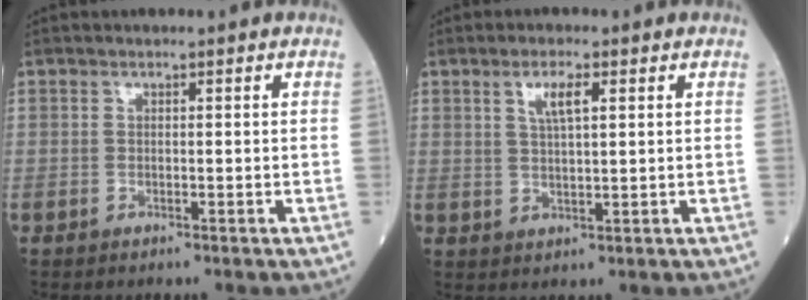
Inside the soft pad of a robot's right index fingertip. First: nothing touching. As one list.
[{"total": 3.8, "force": [1.7, 0.7, 3.3], "torque": [-0.063, 0.002, 0.033]}]